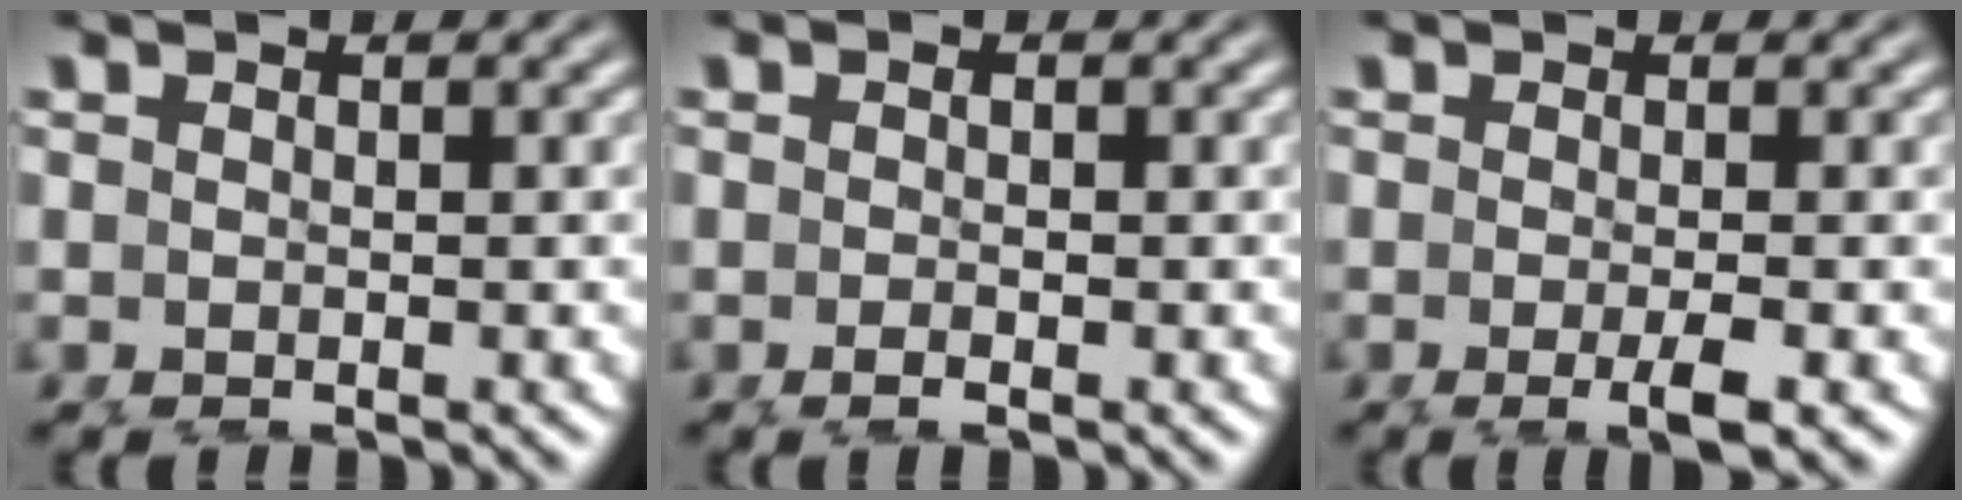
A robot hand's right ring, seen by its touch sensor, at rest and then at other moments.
{"total": 1.2, "force": [-0.8, -0.1, 0.9], "torque": [-0.009, -0.005, -0.011]}
{"total": 2.4, "force": [-1.3, -0.1, 2.0], "torque": [-0.034, -0.010, -0.018]}